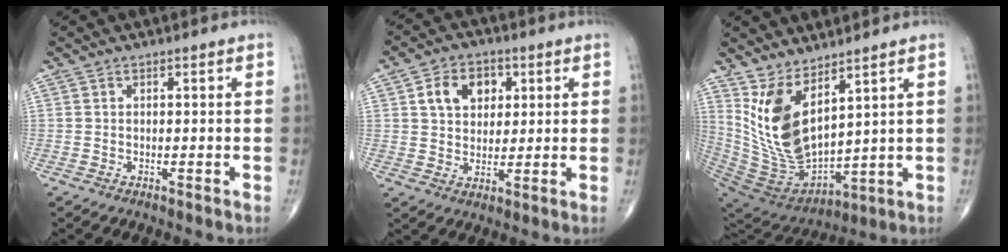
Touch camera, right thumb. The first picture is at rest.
{"total": 8.7, "force": [2.9, 6.3, 5.2], "torque": [-0.055, -0.004, 0.048]}
{"total": 14.9, "force": [7.0, 6.7, 11.4], "torque": [-0.201, -0.061, 0.163]}